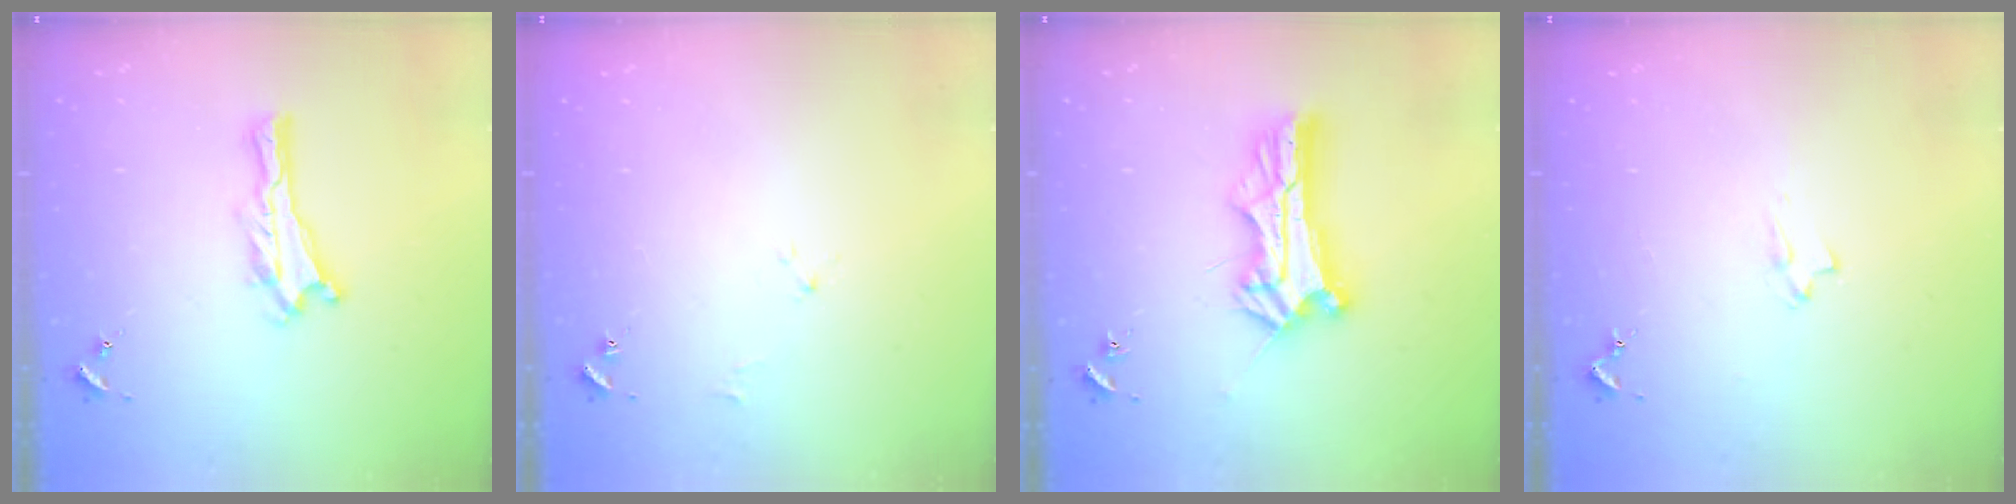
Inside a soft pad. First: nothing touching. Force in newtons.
{"total": 1.7, "press": 1.6, "slide": 0.3}
{"total": 10.0, "press": 9.9, "slide": 1.0}
{"total": 2.1, "press": 2.1, "slide": 0.3}